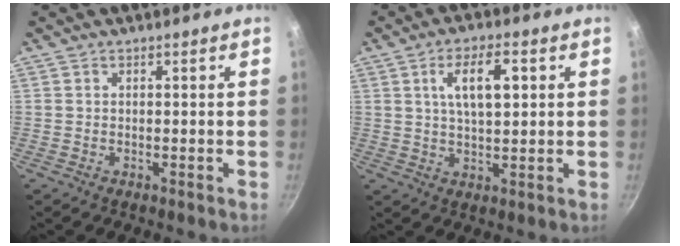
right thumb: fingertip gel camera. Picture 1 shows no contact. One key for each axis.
{"total": 8.4, "fx": 2.4, "fy": 3.5, "fz": 7.3, "tx": -0.115, "ty": -0.001, "tz": 0.042}